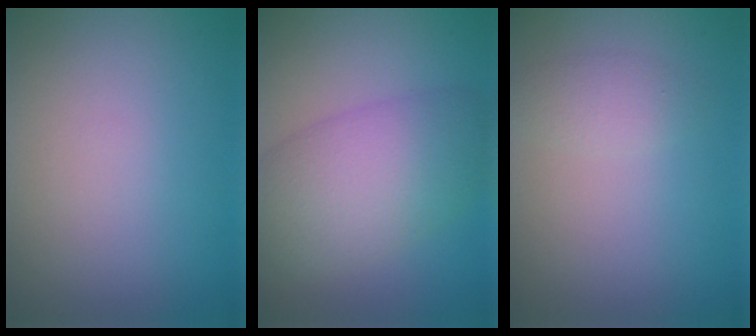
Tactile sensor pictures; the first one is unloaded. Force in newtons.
{"total": 8.0, "press": 8.0, "slide": 0.2}
{"total": 1.6, "press": 1.6, "slide": 0.0}